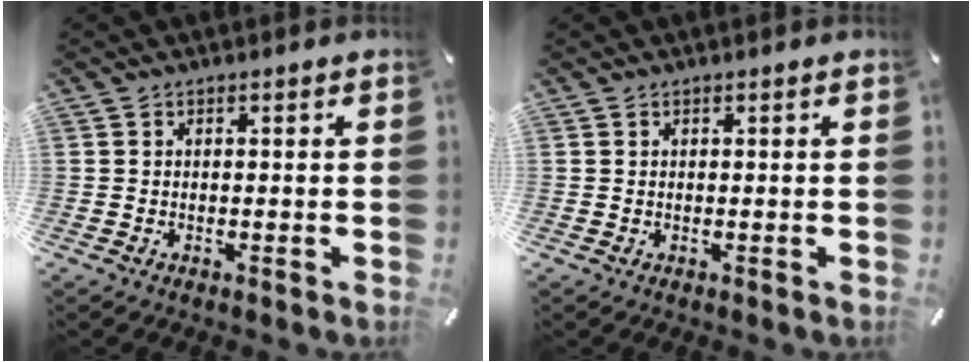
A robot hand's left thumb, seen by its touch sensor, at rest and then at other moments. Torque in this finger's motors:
{"motor_torque": [-0.02, 0.02, -0.04, 0.01, 0.00]}